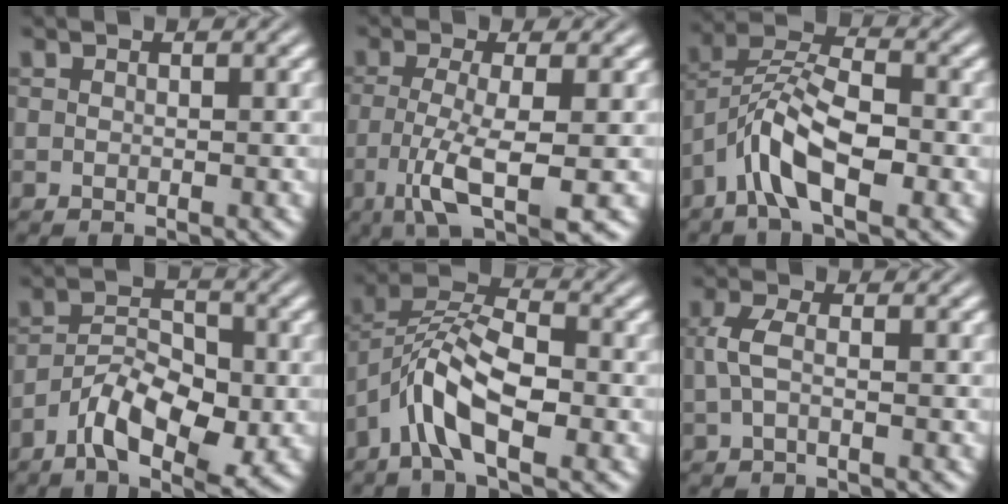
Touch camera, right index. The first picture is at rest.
{"total": 6.8, "force": [-2.1, 1.8, 6.2], "torque": [-0.115, -0.037, -0.017]}
{"total": 7.2, "force": [-0.3, 4.6, 5.5], "torque": [-0.100, -0.007, -0.016]}
{"total": 6.7, "force": [-2.4, 3.6, 5.1], "torque": [-0.061, -0.004, -0.053]}
{"total": 8.3, "force": [0.0, 5.6, 6.2], "torque": [-0.116, -0.008, -0.013]}
{"total": 1.9, "force": [0.0, -0.2, 1.8], "torque": [-0.044, -0.004, 0.007]}